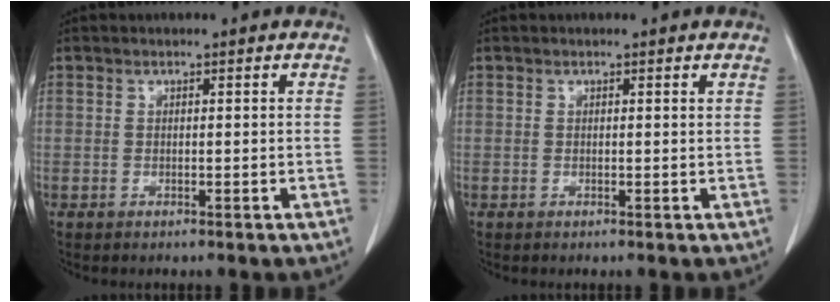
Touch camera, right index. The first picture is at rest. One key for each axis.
{"total": 0.0}